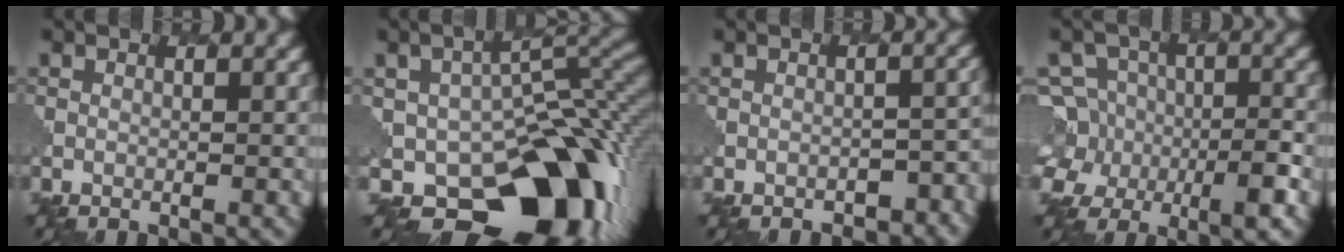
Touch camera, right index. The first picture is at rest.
{"total": 14.2, "force": [-6.2, 9.3, 8.7], "torque": [-0.104, -0.015, -0.101]}
{"total": 4.1, "force": [-3.4, 1.4, 1.6], "torque": [-0.015, -0.006, -0.037]}
{"total": 7.3, "force": [-2.0, 6.2, 3.2], "torque": [-0.037, 0.025, -0.059]}